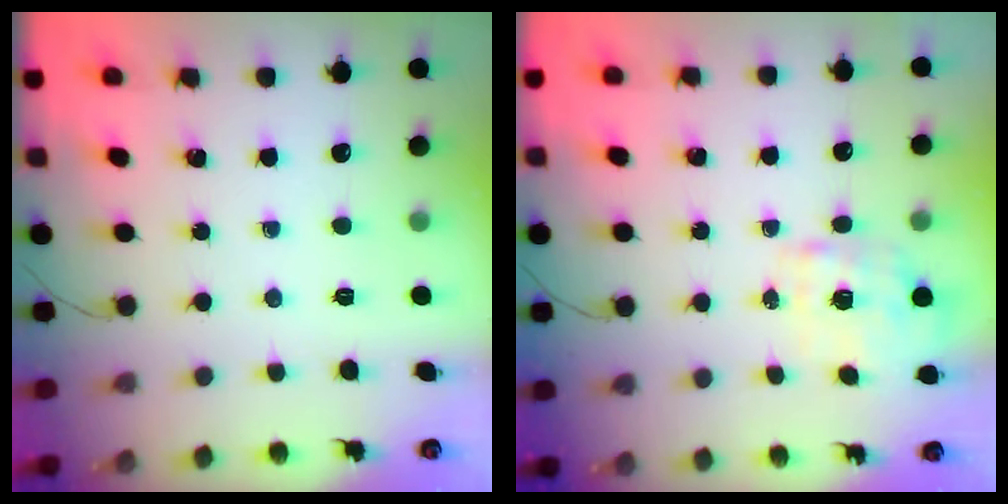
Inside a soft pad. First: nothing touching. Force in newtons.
{"total": 1.9, "press": 1.8, "slide": 0.5}